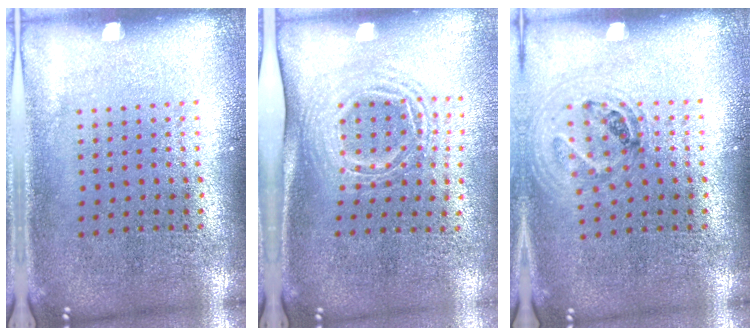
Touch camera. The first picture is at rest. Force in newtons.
{"total": 1.7, "press": 1.2, "slide": 1.1}
{"total": 0.9, "press": 0.9, "slide": 0.2}